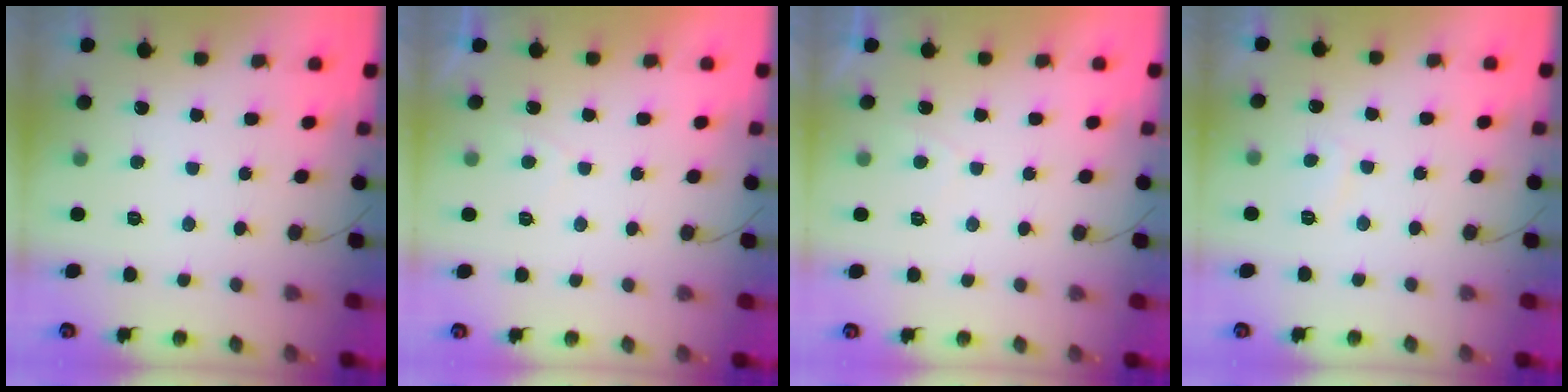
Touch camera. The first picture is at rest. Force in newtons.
{"total": 0.6, "press": 0.4, "slide": 0.4}
{"total": 0.6, "press": 0.4, "slide": 0.4}
{"total": 1.8, "press": 1.7, "slide": 0.6}